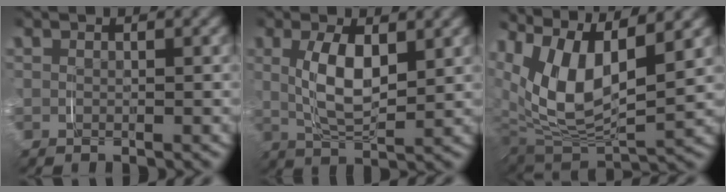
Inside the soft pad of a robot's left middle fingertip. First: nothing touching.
{"total": 4.8, "force": [0.9, 2.0, 4.3], "torque": [-0.084, -0.009, 0.021]}
{"total": 10.1, "force": [2.2, 5.9, 7.9], "torque": [-0.171, -0.012, 0.044]}